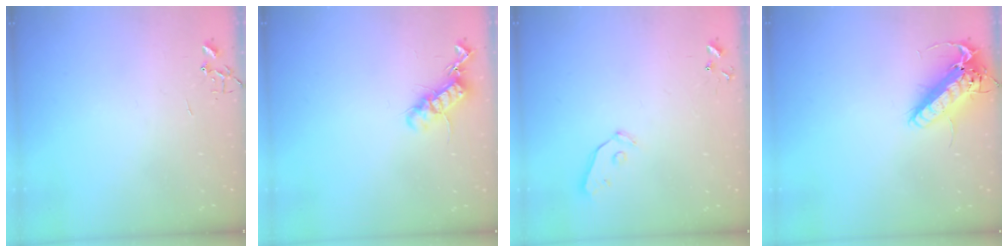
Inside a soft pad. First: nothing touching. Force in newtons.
{"total": 13.1, "press": 13.1, "slide": 0.2}
{"total": 3.8, "press": 3.7, "slide": 0.8}
{"total": 17.1, "press": 16.8, "slide": 3.3}